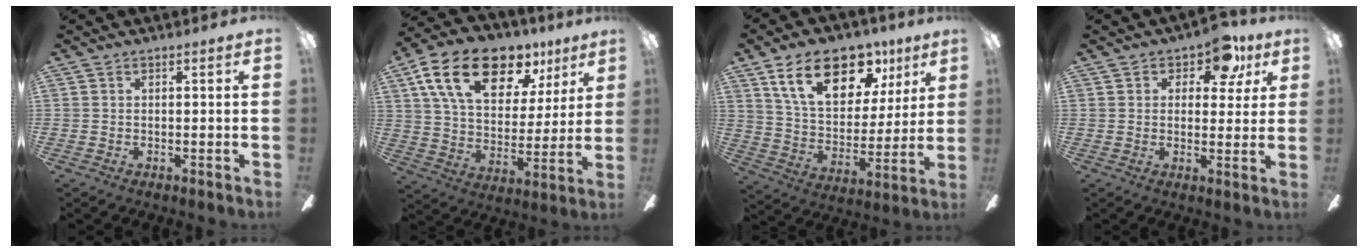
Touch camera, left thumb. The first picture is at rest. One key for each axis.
{"total": 21.3, "fx": 11.9, "fy": 12.1, "fz": 12.9, "tx": -0.225, "ty": -0.048, "tz": 0.212}
{"total": 21.2, "fx": 11.7, "fy": 12.1, "fz": 12.9, "tx": -0.208, "ty": -0.040, "tz": 0.205}
{"total": 9.2, "fx": 5.0, "fy": 5.3, "fz": 5.6, "tx": -0.066, "ty": -0.014, "tz": 0.084}